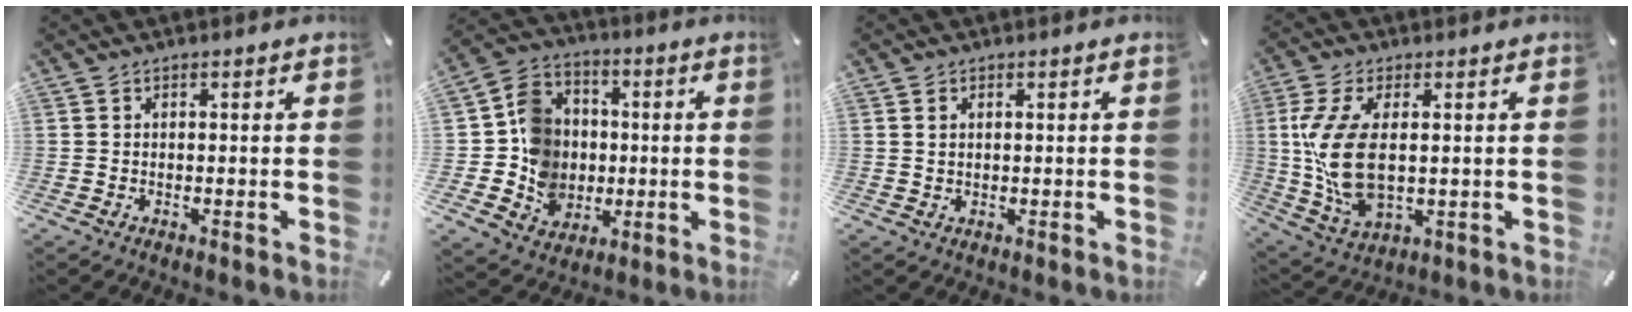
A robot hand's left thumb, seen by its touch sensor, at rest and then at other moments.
{"total": 13.0, "force": [-1.3, 12.3, 4.3], "torque": [-0.086, 0.023, -0.011]}
{"total": 1.3, "force": [0.4, 1.0, 0.6], "torque": [-0.007, 0.001, 0.006]}
{"total": 12.1, "force": [1.0, 6.6, 10.2], "torque": [-0.233, -0.011, 0.021]}